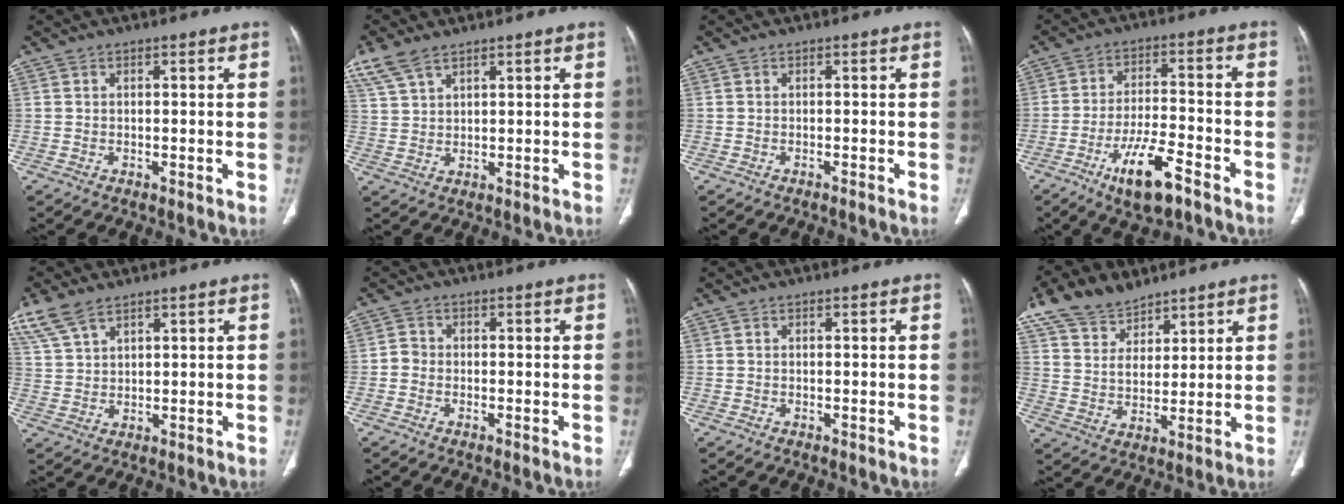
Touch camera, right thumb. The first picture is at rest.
{"total": 5.6, "force": [4.0, 2.3, 3.1], "torque": [-0.068, 0.003, 0.093]}
{"total": 1.2, "force": [-0.9, -0.2, 0.6], "torque": [-0.009, 0.011, -0.011]}
{"total": 11.0, "force": [-6.5, 3.4, 8.2], "torque": [-0.146, 0.032, -0.106]}
{"total": 6.5, "force": [4.7, 2.8, 3.6], "torque": [-0.077, 0.000, 0.108]}
{"total": 1.6, "force": [-0.7, 1.2, 0.8], "torque": [-0.011, 0.004, -0.021]}
{"total": 0.0}
{"total": 11.1, "force": [6.5, 8.4, 3.1], "torque": [-0.032, -0.005, 0.122]}